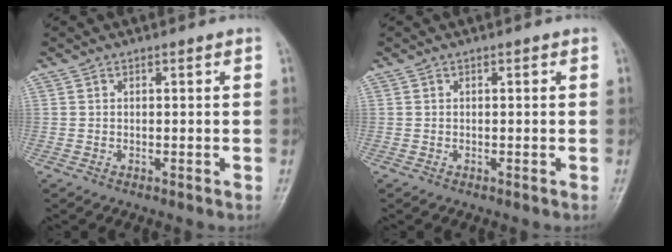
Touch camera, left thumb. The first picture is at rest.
{"total": 0.0}